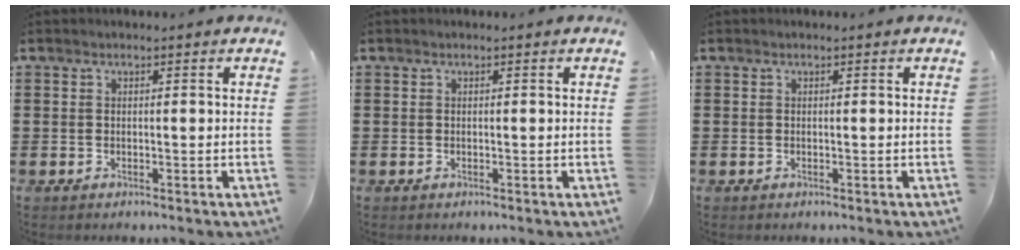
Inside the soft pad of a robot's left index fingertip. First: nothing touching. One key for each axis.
{"total": 0.0}
{"total": 0.0}